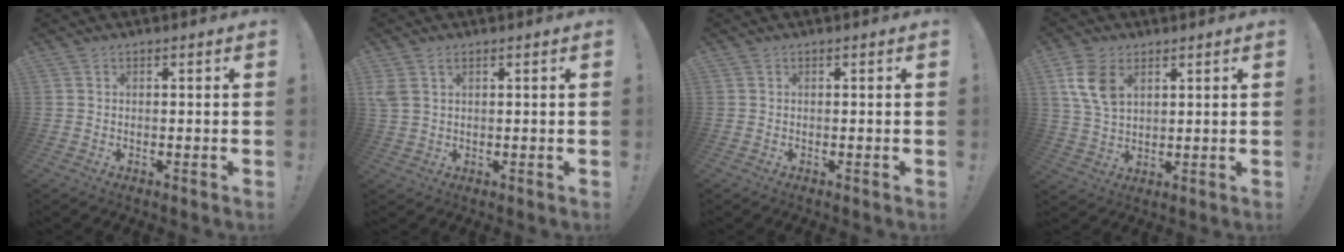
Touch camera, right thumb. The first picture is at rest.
{"total": 3.2, "force": [1.7, 1.8, 2.1], "torque": [-0.040, -0.002, 0.033]}
{"total": 0.0}
{"total": 9.7, "force": [4.3, 6.0, 6.2], "torque": [-0.127, -0.006, 0.083]}